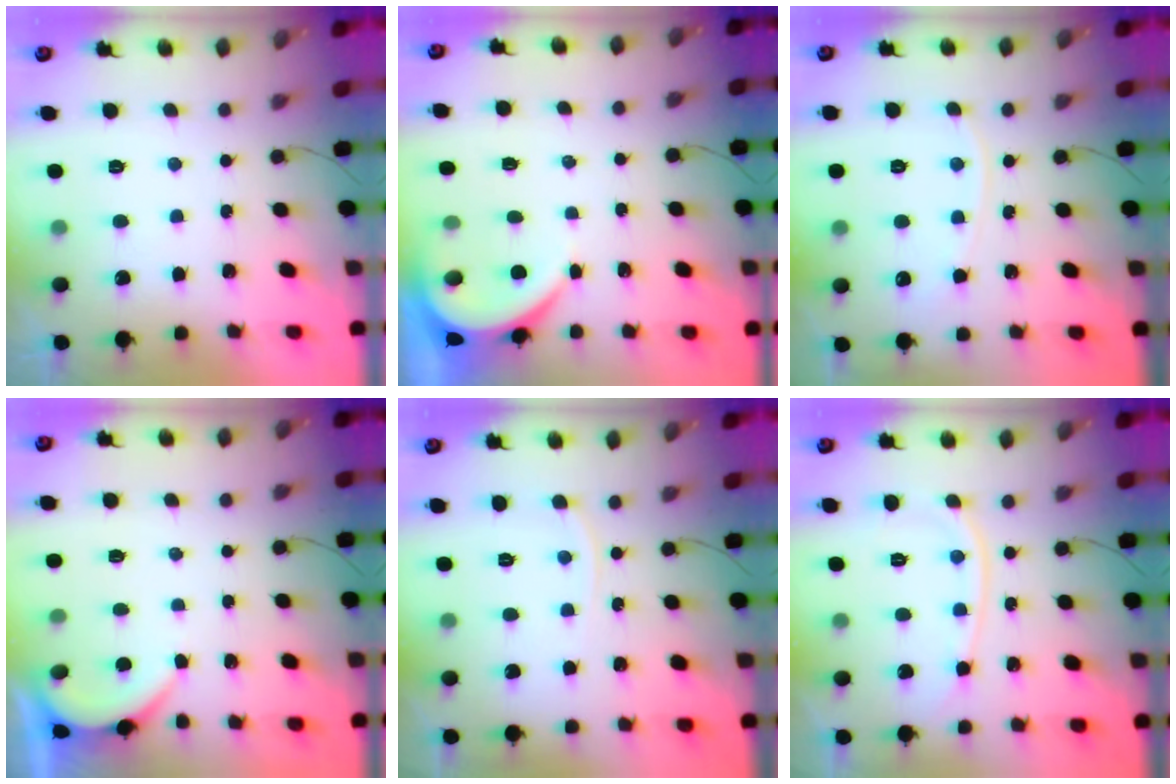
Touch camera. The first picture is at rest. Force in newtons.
{"total": 3.9, "press": 3.9, "slide": 0.5}
{"total": 5.8, "press": 5.8, "slide": 0.3}
{"total": 2.2, "press": 2.2, "slide": 0.4}
{"total": 3.9, "press": 3.8, "slide": 0.5}
{"total": 9.0, "press": 9.0, "slide": 0.2}